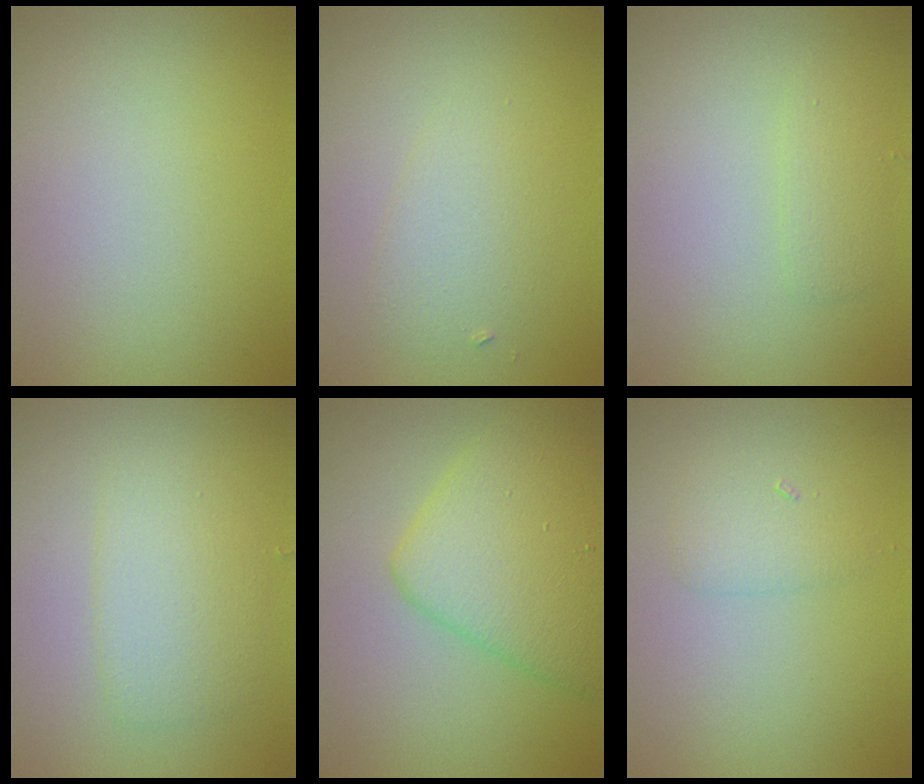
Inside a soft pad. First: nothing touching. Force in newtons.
{"total": 2.3, "press": 2.3, "slide": 0.2}
{"total": 1.4, "press": 1.4, "slide": 0.1}
{"total": 2.3, "press": 2.3, "slide": 0.1}
{"total": 6.9, "press": 6.9, "slide": 0.3}
{"total": 1.7, "press": 1.7, "slide": 0.1}